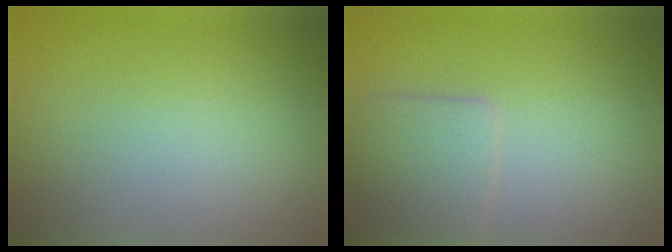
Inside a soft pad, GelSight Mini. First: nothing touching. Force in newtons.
{"total": 2.9, "press": 2.9, "slide": 0.0}